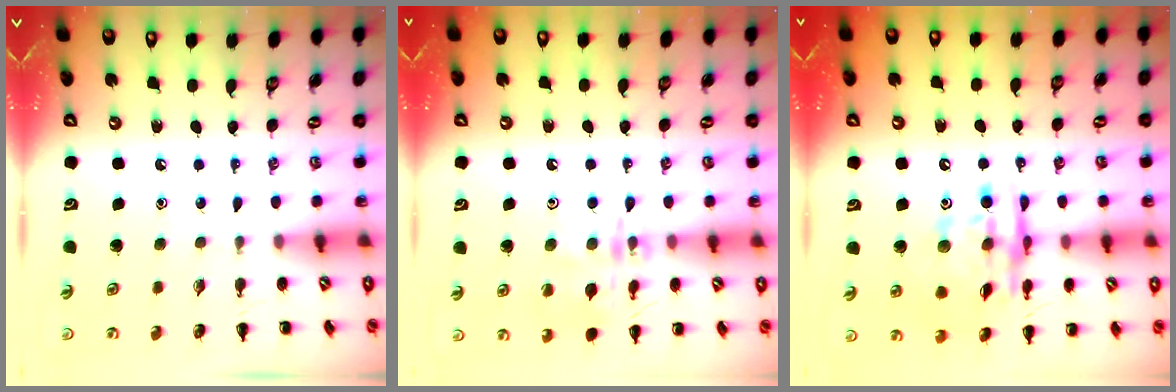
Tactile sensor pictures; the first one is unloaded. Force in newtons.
{"total": 13.8, "press": 13.7, "slide": 0.9}
{"total": 14.9, "press": 14.4, "slide": 3.9}